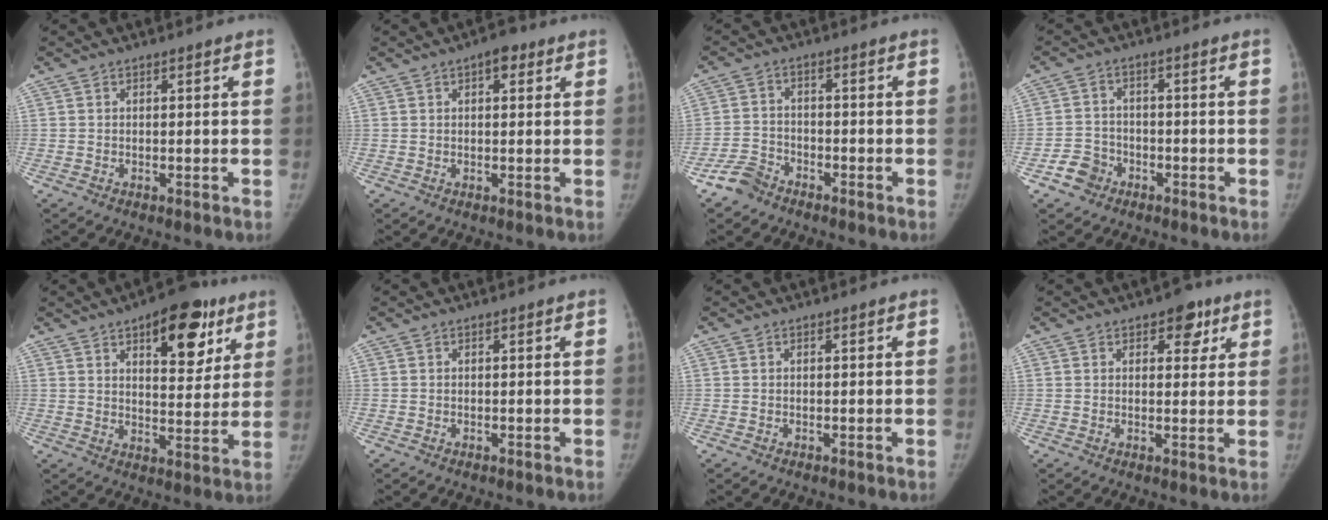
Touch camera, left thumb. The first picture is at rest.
{"total": 3.3, "force": [1.6, 1.7, 2.3], "torque": [-0.017, 0.001, 0.014]}
{"total": 4.7, "force": [-3.8, 2.5, 0.9], "torque": [-0.013, 0.015, -0.082]}
{"total": 4.8, "force": [-2.8, 3.9, 0.9], "torque": [0.002, 0.023, -0.051]}
{"total": 14.7, "force": [7.7, 6.8, 10.5], "torque": [-0.092, -0.029, 0.106]}
{"total": 0.0}
{"total": 0.0}
{"total": 5.0, "force": [2.7, 3.0, 3.0], "torque": [-0.006, -0.008, 0.030]}